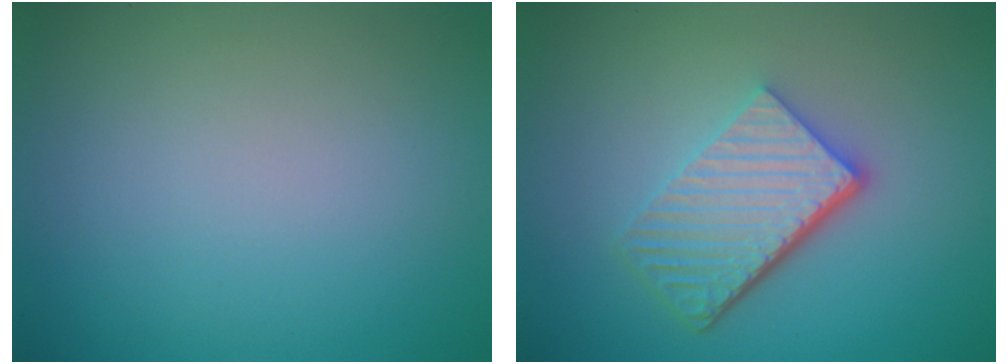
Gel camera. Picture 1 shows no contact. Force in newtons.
{"total": 5.7, "press": 4.0, "slide": 4.1}